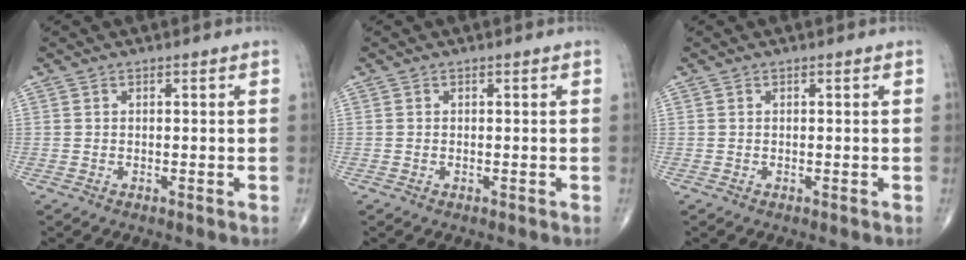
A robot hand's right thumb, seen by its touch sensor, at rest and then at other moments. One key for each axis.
{"total": 0.0}
{"total": 0.0}